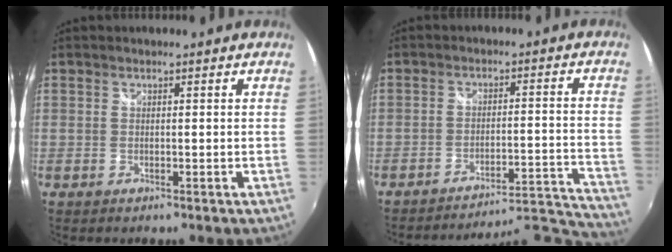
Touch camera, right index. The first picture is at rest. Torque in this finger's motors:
{"motor_torque": [-0.54, -0.55, -0.12, -0.01]}